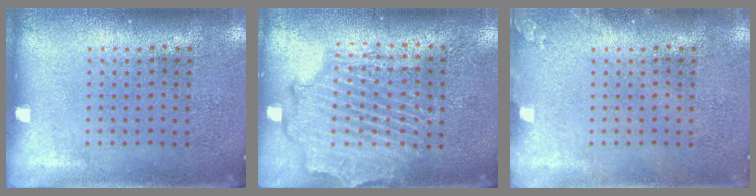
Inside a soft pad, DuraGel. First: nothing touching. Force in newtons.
{"total": 2.3, "press": 2.2, "slide": 0.6}
{"total": 0.9, "press": 0.9, "slide": 0.1}